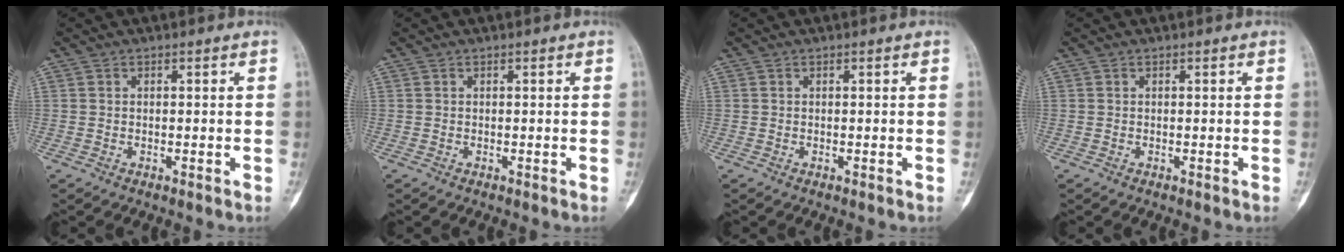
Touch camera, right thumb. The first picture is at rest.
{"total": 0.0}
{"total": 0.0}
{"total": 0.0}